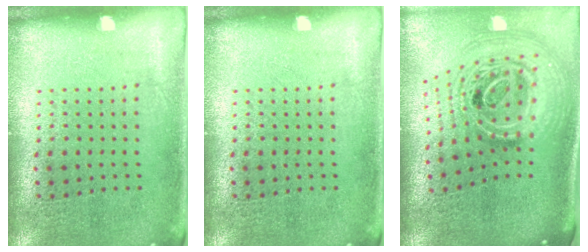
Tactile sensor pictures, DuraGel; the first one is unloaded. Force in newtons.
{"total": 0.0}
{"total": 2.7, "press": 1.9, "slide": 1.9}